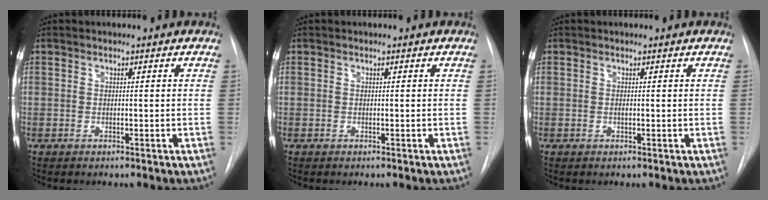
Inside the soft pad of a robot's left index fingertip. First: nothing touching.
{"total": 0.0}
{"total": 0.5, "force": [0.4, 0.2, 0.3], "torque": [-0.010, 0.007, 0.008]}